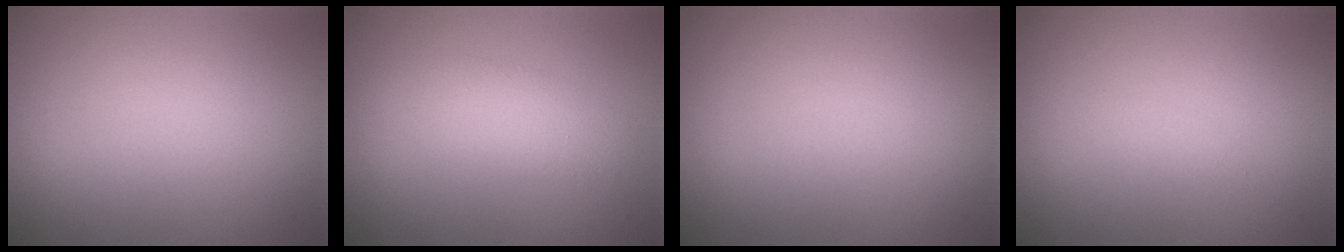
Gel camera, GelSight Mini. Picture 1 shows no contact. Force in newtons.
{"total": 2.6, "press": 2.6, "slide": 0.1}
{"total": 0.0}
{"total": 0.6, "press": 0.6, "slide": 0.0}